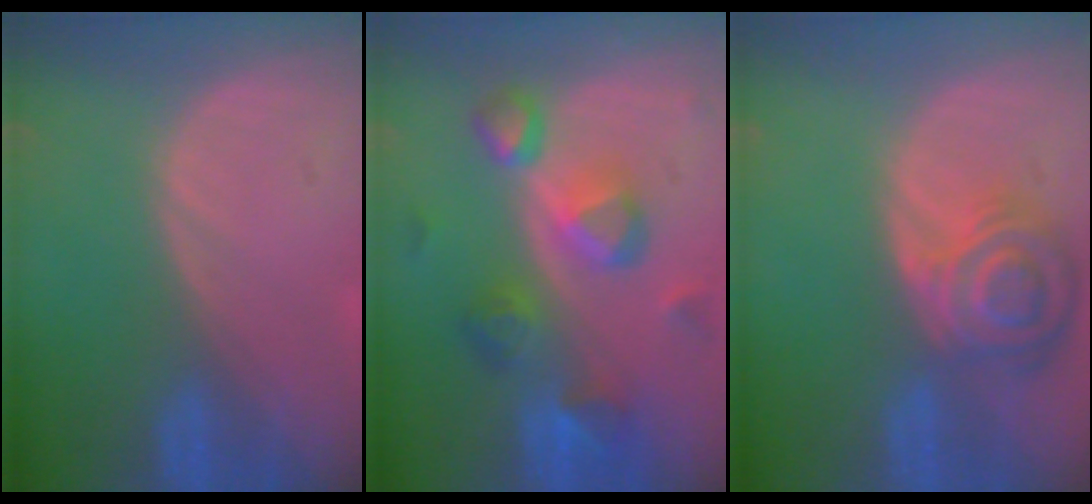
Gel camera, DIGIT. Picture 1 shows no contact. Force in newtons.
{"total": 9.2, "press": 8.3, "slide": 4.0}
{"total": 8.4, "press": 7.4, "slide": 3.8}